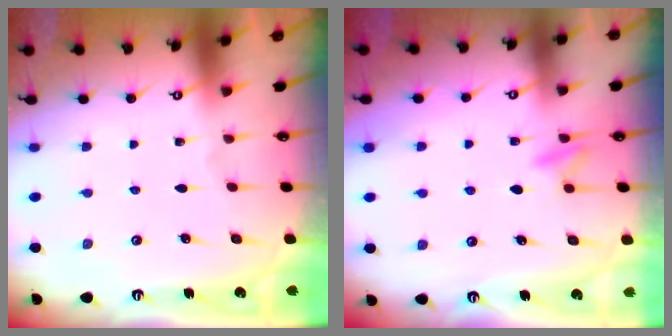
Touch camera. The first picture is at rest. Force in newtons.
{"total": 7.2, "press": 7.1, "slide": 0.6}